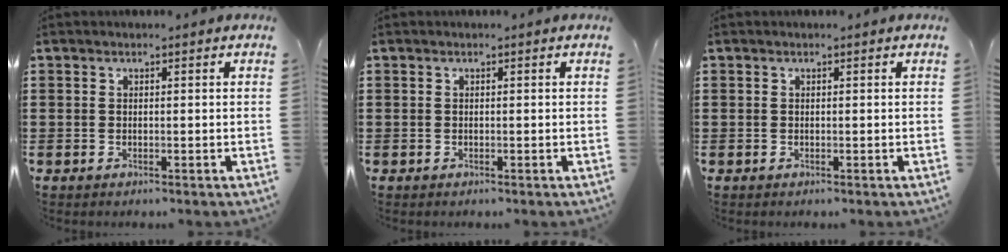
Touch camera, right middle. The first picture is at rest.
{"total": 0.0}
{"total": 0.0}